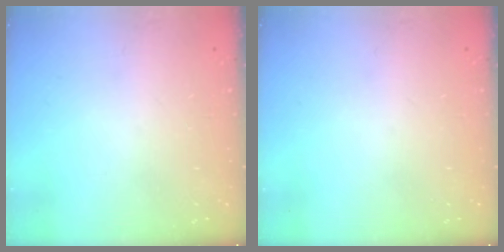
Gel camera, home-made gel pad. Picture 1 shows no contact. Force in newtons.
{"total": 0.0}